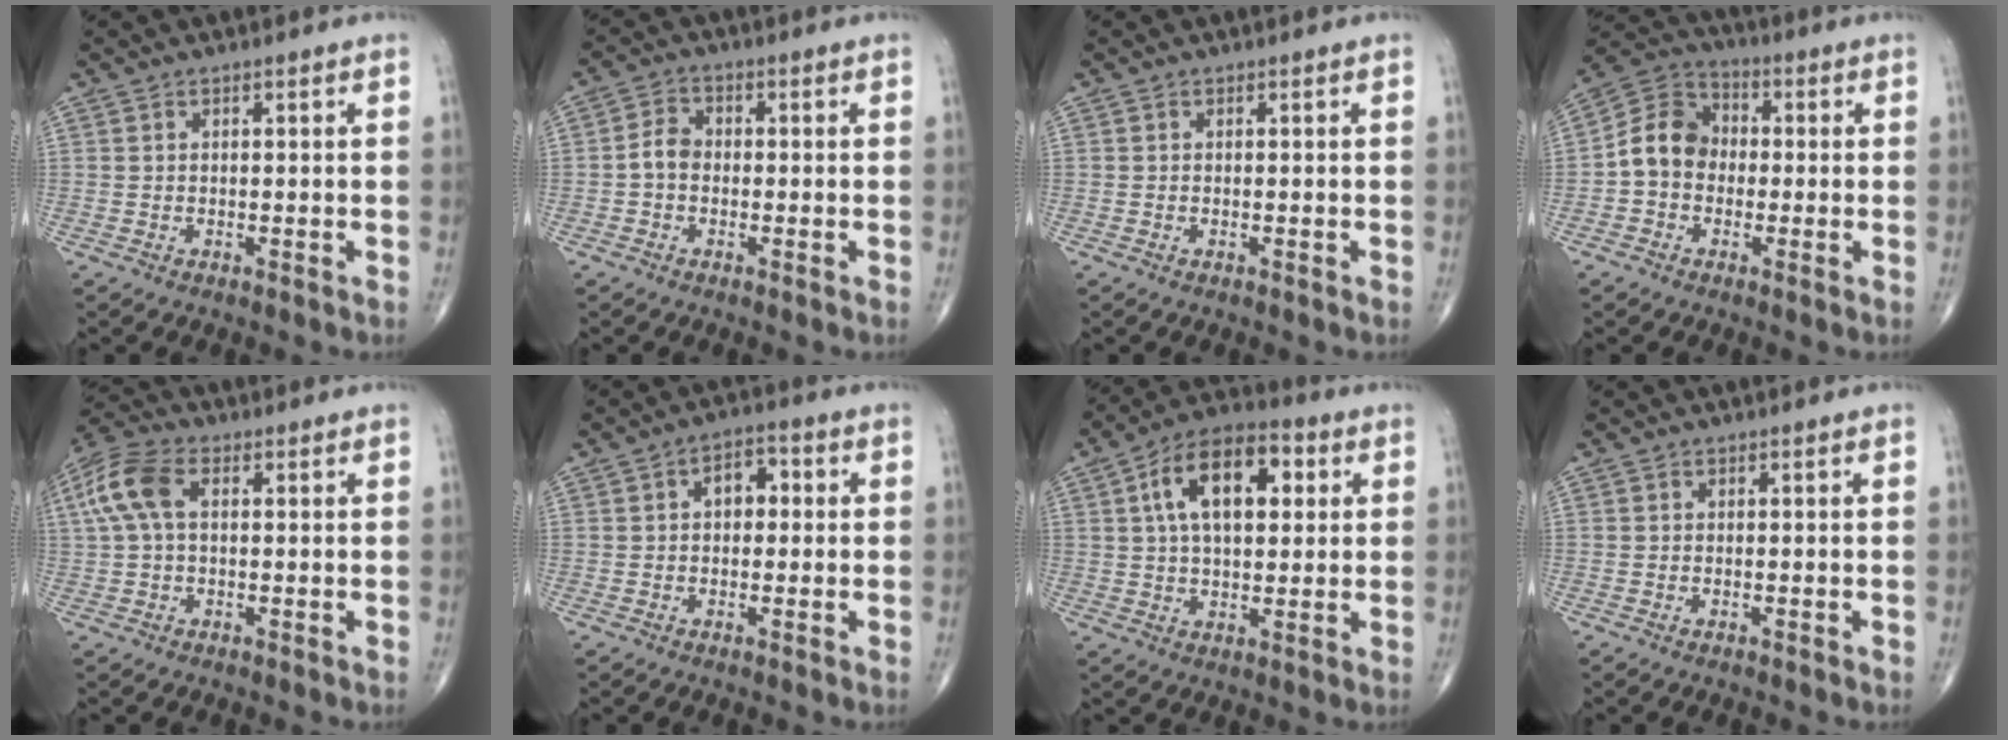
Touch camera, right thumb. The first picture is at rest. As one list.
[{"total": 3.6, "force": [-0.8, 2.7, 2.2], "torque": [-0.032, 0.014, -0.024]}, {"total": 0.0}, {"total": 9.1, "force": [-1.1, 7.6, 5.0], "torque": [-0.075, 0.037, -0.037]}, {"total": 8.9, "force": [1.7, 5.2, 7.0], "torque": [-0.168, 0.029, 0.030]}, {"total": 5.3, "force": [0.7, 3.5, 4.0], "torque": [-0.042, 0.016, 0.002]}, {"total": 15.3, "force": [4.0, 8.3, 12.2], "torque": [-0.185, 0.017, 0.061]}, {"total": 0.0}]